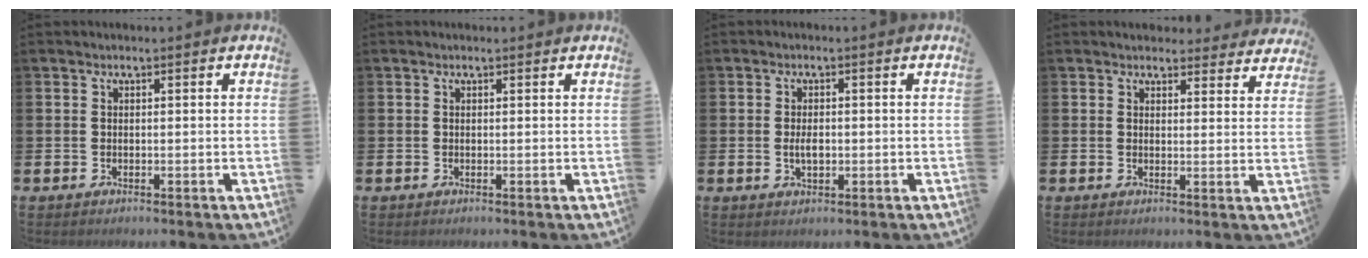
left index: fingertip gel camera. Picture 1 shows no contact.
{"total": 0.0}
{"total": 2.1, "force": [-0.1, 1.2, 1.8], "torque": [-0.024, 0.001, -0.006]}
{"total": 3.3, "force": [3.1, 0.9, -0.2], "torque": [0.006, -0.017, 0.056]}